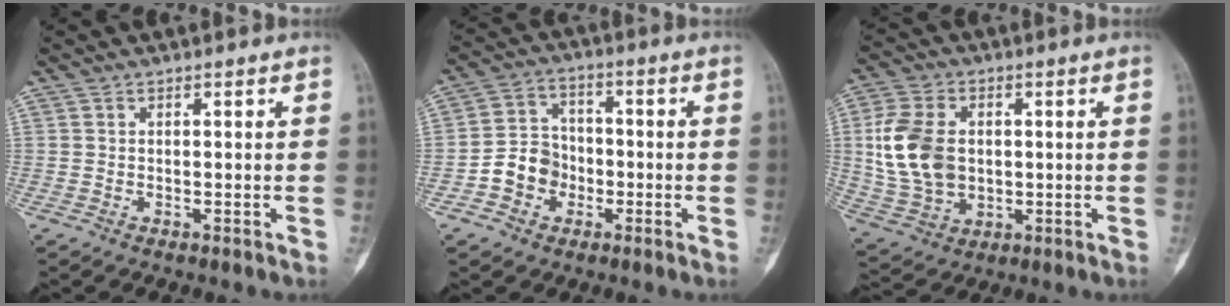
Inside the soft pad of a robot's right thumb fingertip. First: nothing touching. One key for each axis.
{"total": 7.9, "fx": -2.7, "fy": 6.8, "fz": 3.0, "tx": -0.021, "ty": 0.033, "tz": -0.055}
{"total": 13.9, "fx": 1.1, "fy": 9.8, "fz": 9.7, "tx": -0.186, "ty": 0.000, "tz": 0.029}